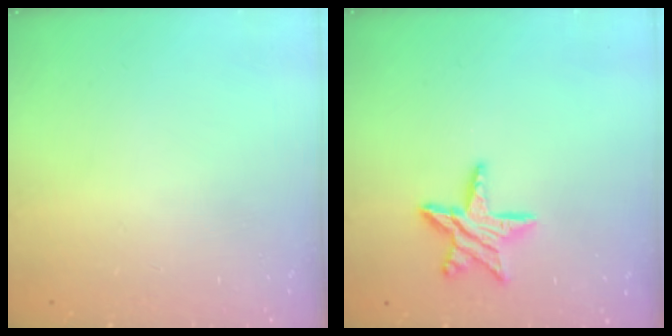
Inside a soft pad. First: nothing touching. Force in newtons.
{"total": 11.5, "press": 11.5, "slide": 1.0}